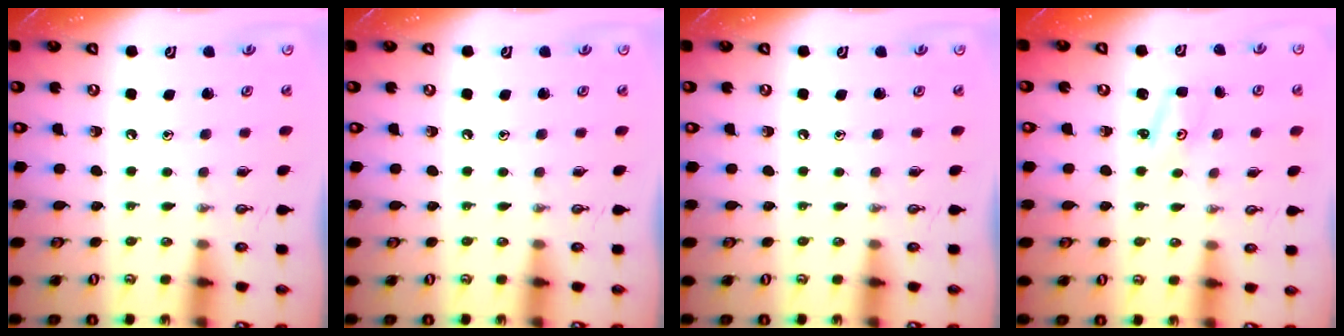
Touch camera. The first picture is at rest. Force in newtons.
{"total": 0.0}
{"total": 0.0}
{"total": 2.0, "press": 2.0, "slide": 0.2}